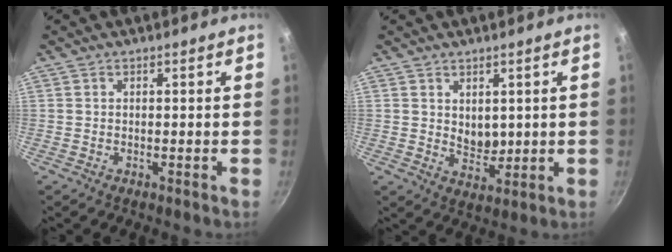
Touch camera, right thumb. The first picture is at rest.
{"total": 4.4, "force": [1.4, 3.1, 2.8], "torque": [-0.027, -0.020, 0.031]}